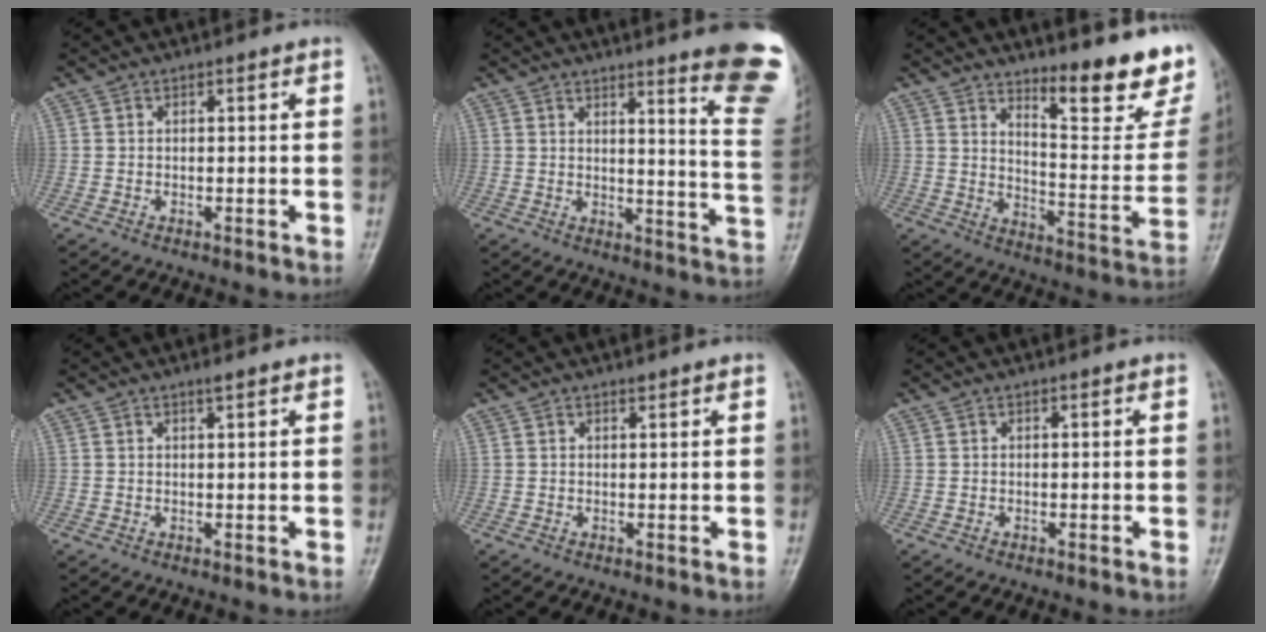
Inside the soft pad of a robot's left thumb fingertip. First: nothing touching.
{"total": 15.5, "force": [11.1, 1.1, 10.7], "torque": [-0.105, -0.095, 0.123]}
{"total": 17.4, "force": [12.6, 4.3, 11.2], "torque": [-0.108, -0.108, 0.177]}
{"total": 0.9, "force": [0.7, 0.0, 0.6], "torque": [-0.011, -0.003, 0.012]}
{"total": 0.6, "force": [0.5, 0.1, 0.3], "torque": [-0.008, -0.004, 0.007]}
{"total": 0.0}